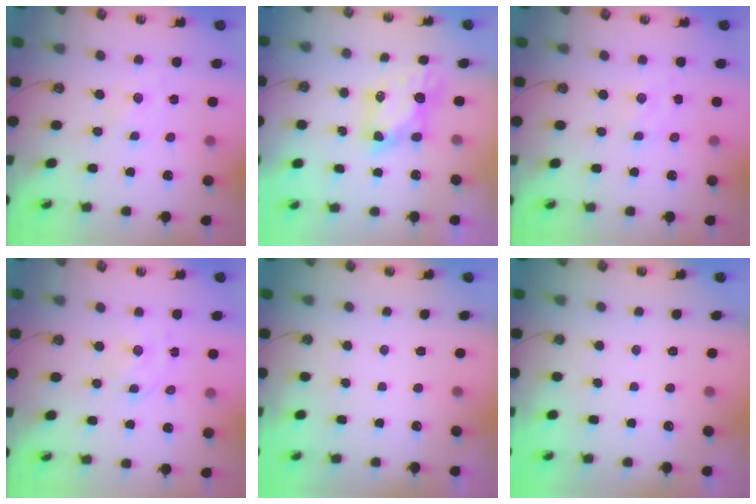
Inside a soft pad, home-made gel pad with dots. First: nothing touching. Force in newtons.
{"total": 6.7, "press": 6.7, "slide": 0.4}
{"total": 2.3, "press": 2.3, "slide": 0.3}
{"total": 3.8, "press": 3.7, "slide": 0.5}
{"total": 0.0}
{"total": 0.0}